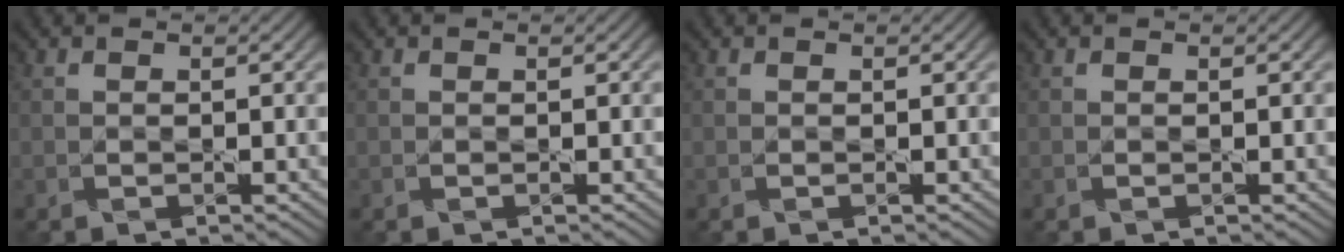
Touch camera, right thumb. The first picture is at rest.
{"total": 0.0}
{"total": 0.0}
{"total": 0.0}